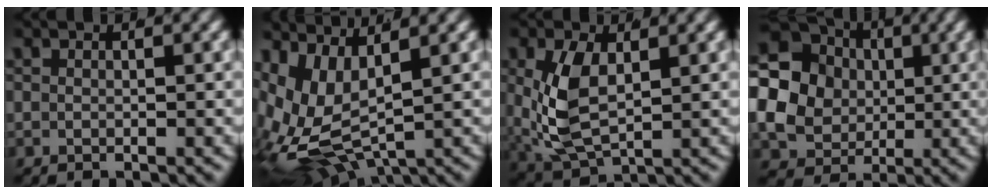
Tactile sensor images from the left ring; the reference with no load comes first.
{"total": 12.7, "force": [-1.1, 10.4, 7.2], "torque": [-0.195, -0.060, 0.001]}
{"total": 5.5, "force": [0.6, 3.5, 4.2], "torque": [-0.111, -0.019, 0.025]}
{"total": 18.0, "force": [2.5, 15.8, 8.2], "torque": [-0.214, -0.038, 0.037]}